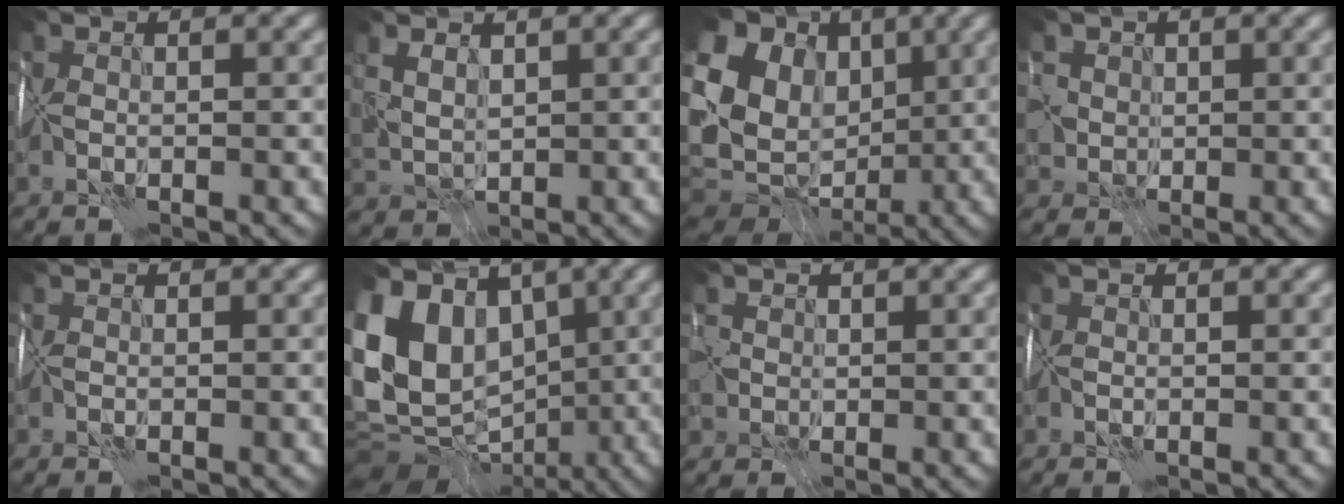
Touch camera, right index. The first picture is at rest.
{"total": 3.1, "force": [1.9, 2.0, 1.6], "torque": [-0.033, 0.001, 0.047]}
{"total": 16.2, "force": [2.1, 13.0, 9.5], "torque": [-0.194, 0.002, 0.051]}
{"total": 2.2, "force": [0.5, 2.1, 0.2], "torque": [0.000, 0.004, 0.017]}
{"total": 0.0}
{"total": 10.7, "force": [2.2, 8.5, 6.2], "torque": [-0.122, -0.002, 0.035]}
{"total": 1.1, "force": [0.4, 1.0, -0.2], "torque": [0.005, 0.003, 0.012]}
{"total": 0.0}